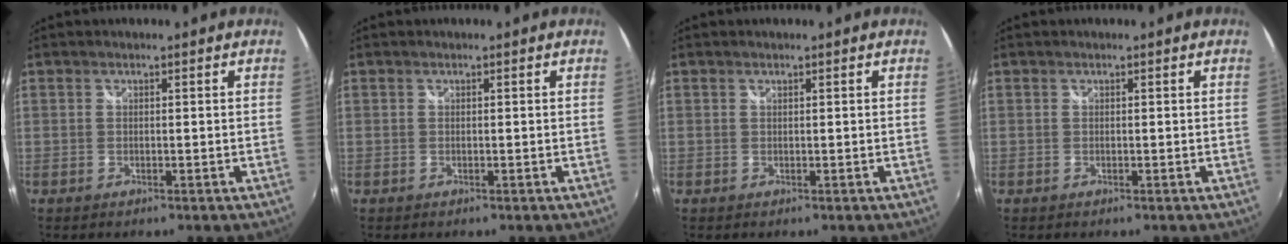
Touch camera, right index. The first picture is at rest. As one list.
[{"total": 0.0}, {"total": 0.0}, {"total": 0.0}]